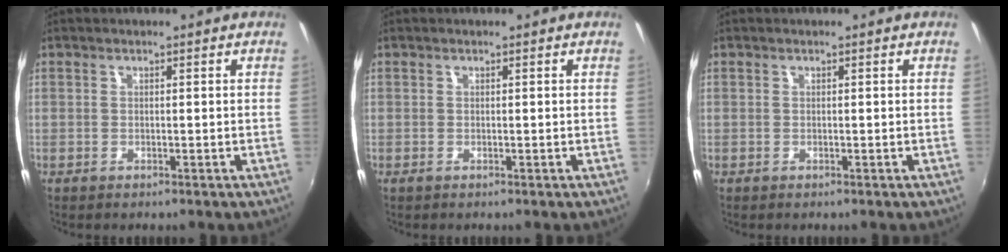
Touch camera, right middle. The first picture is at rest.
{"total": 0.0}
{"total": 0.0}